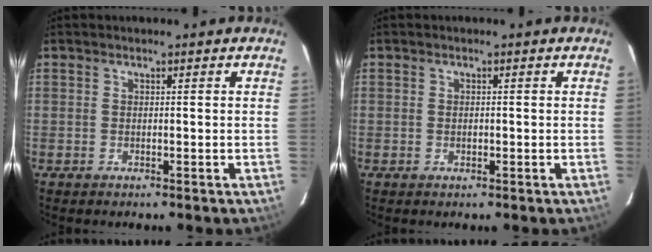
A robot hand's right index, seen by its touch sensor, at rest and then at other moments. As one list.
[{"total": 0.8, "force": [-0.1, 0.7, 0.4], "torque": [-0.005, 0.000, -0.001]}]